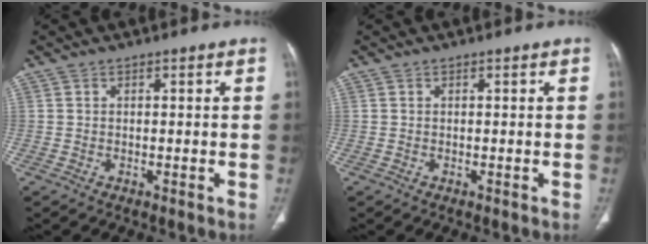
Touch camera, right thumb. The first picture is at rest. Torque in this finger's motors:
{"motor_torque": [-0.01, 0.01, 0.01, 0.01, 0.00]}